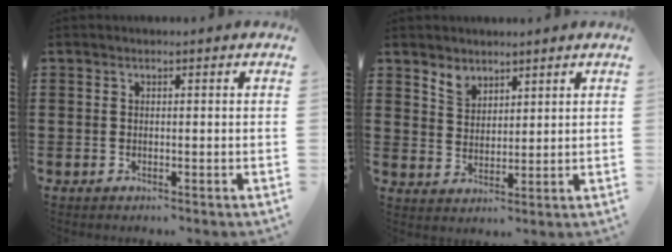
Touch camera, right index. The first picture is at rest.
{"total": 3.7, "force": [2.8, 1.5, 1.8], "torque": [-0.043, 0.004, 0.052]}